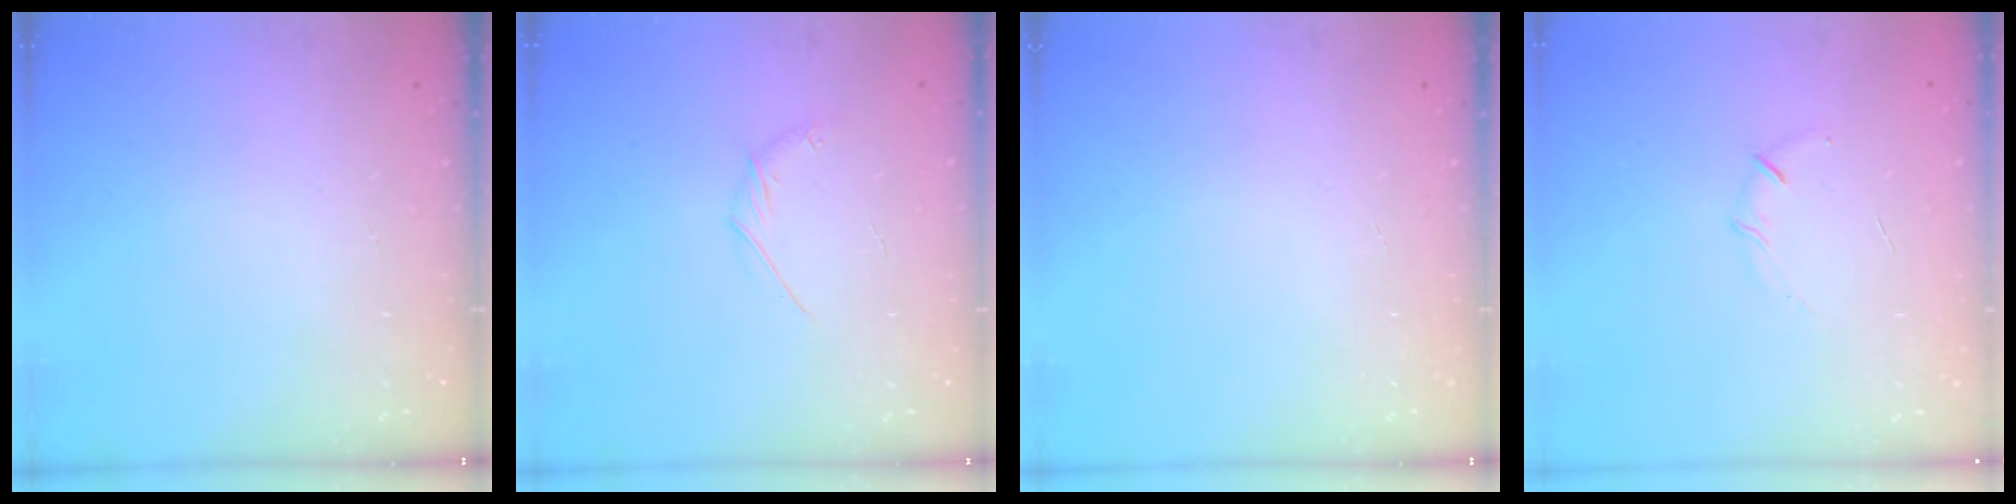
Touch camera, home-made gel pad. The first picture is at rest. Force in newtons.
{"total": 3.3, "press": 3.2, "slide": 0.7}
{"total": 0.0}
{"total": 3.7, "press": 3.6, "slide": 1.1}